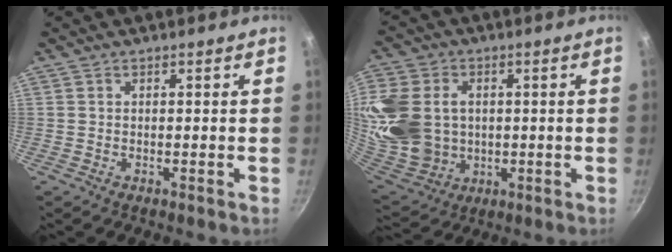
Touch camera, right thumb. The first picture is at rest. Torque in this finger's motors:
{"motor_torque": [-0.93, 1.42, 0.81, 0.87, 0.39]}